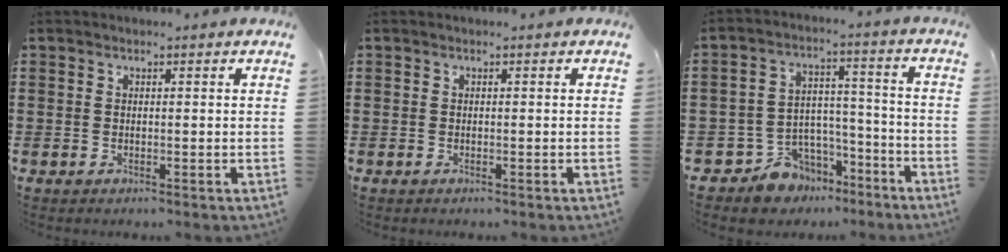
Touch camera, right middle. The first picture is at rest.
{"total": 0.0}
{"total": 7.0, "force": [-5.8, 3.9, 0.1], "torque": [-0.020, 0.010, -0.111]}